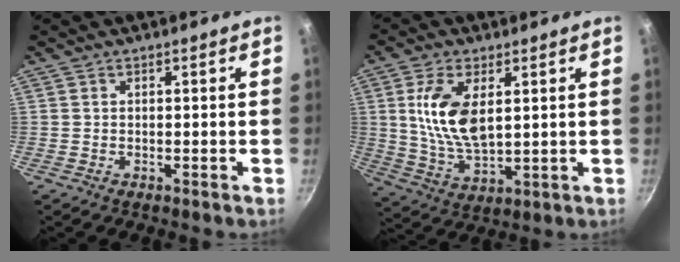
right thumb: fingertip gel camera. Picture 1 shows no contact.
{"total": 12.1, "force": [2.9, 6.1, 10.1], "torque": [-0.190, -0.016, 0.064]}